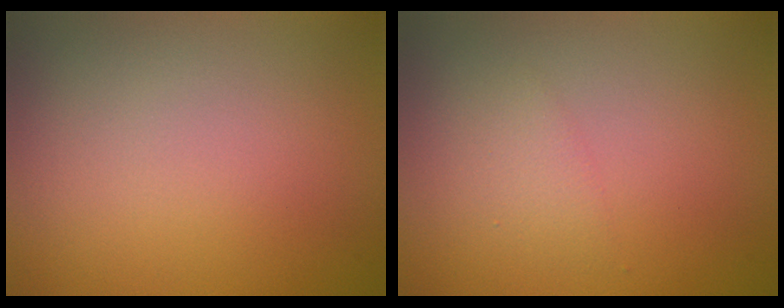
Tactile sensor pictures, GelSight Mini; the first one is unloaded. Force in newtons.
{"total": 1.2, "press": 1.2, "slide": 0.1}